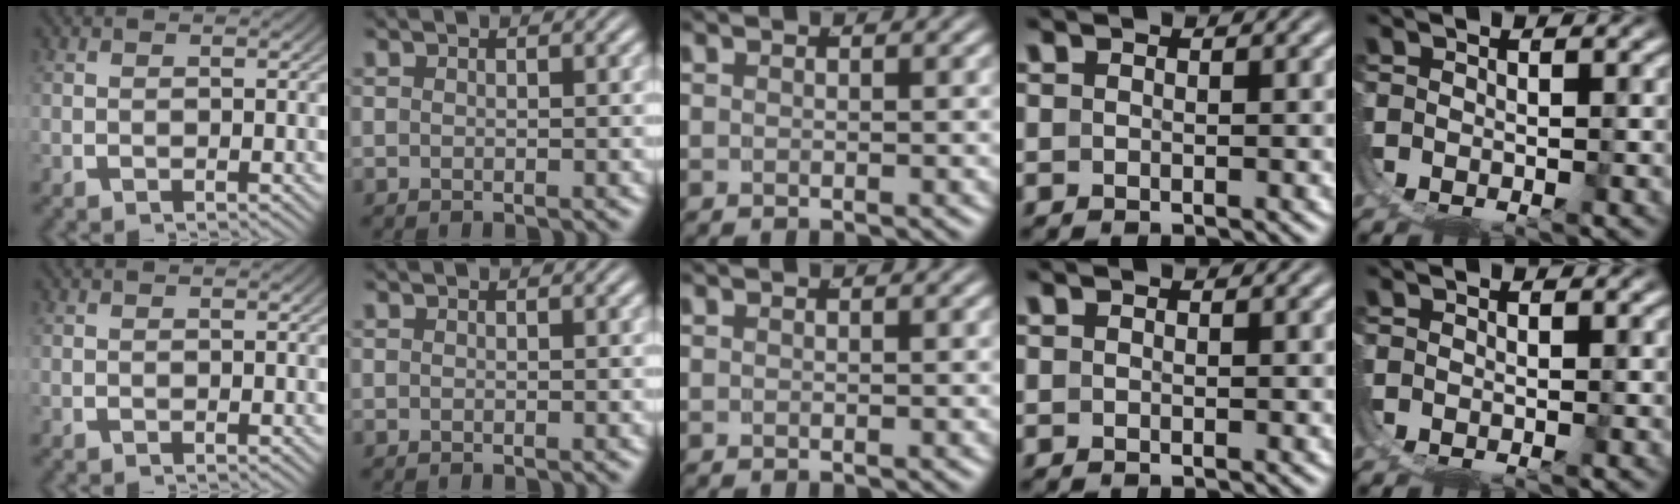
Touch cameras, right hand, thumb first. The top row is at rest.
{}